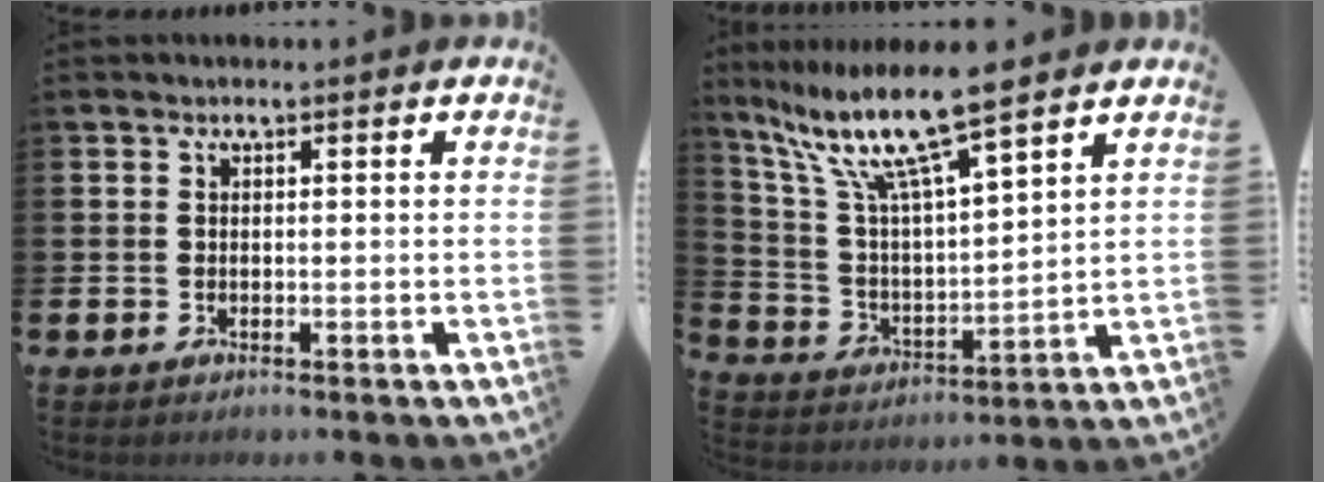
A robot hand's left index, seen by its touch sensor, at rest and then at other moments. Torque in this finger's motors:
{"motor_torque": [1.26, -0.88, 1.05, 0.21]}